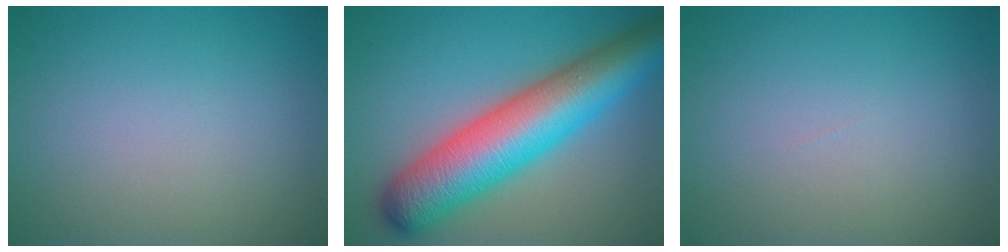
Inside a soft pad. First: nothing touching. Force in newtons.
{"total": 11.2, "press": 11.2, "slide": 0.4}
{"total": 0.0}